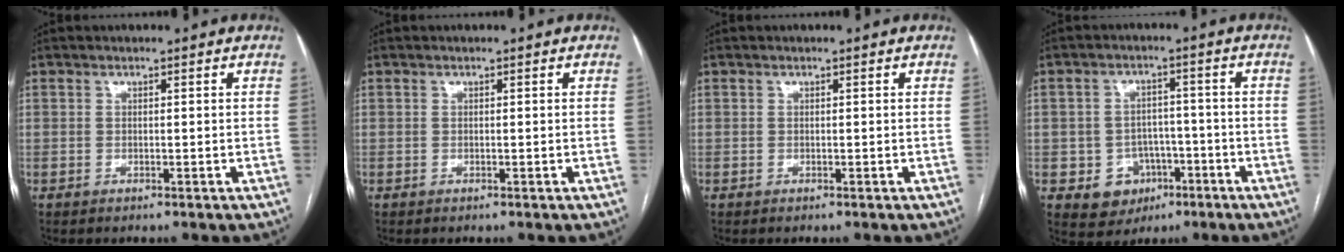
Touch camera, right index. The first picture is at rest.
{"total": 0.0}
{"total": 0.0}
{"total": 6.9, "force": [-2.7, 6.1, 1.8], "torque": [-0.022, 0.015, -0.029]}